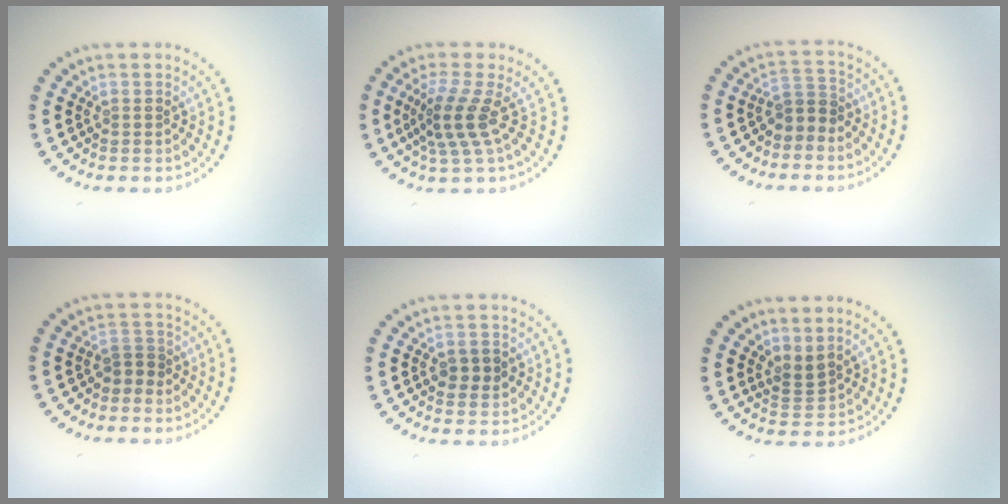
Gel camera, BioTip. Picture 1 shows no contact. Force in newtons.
{"total": 3.5, "press": 2.7, "slide": 2.2}
{"total": 2.1, "press": 1.7, "slide": 1.2}
{"total": 1.8, "press": 1.5, "slide": 0.9}
{"total": 2.2, "press": 2.2, "slide": 0.2}
{"total": 1.8, "press": 1.3, "slide": 1.3}